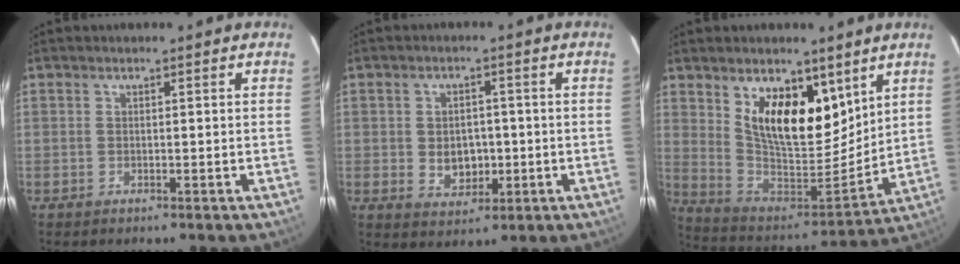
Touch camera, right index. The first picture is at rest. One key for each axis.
{"total": 5.8, "fx": -0.7, "fy": 4.6, "fz": 3.4, "tx": -0.063, "ty": -0.001, "tz": 0.001}
{"total": 16.3, "fx": 8.6, "fy": 7.9, "fz": 11.4, "tx": -0.206, "ty": -0.010, "tz": 0.165}